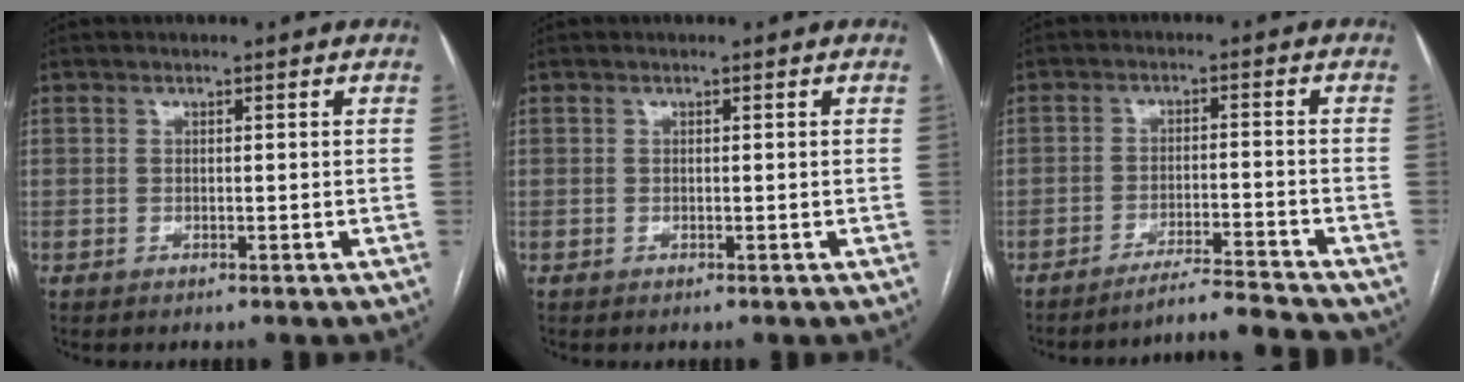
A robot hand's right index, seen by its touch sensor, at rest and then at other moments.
{"total": 0.0}
{"total": 7.4, "force": [-7.3, -1.4, 0.7], "torque": [-0.004, 0.006, -0.121]}